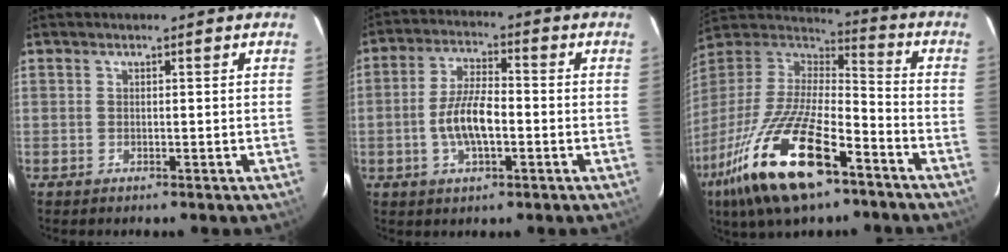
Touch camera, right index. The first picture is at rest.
{"total": 8.3, "force": [-2.0, 3.1, 7.4], "torque": [-0.149, 0.006, -0.035]}
{"total": 25.3, "force": [-14.5, 8.6, 18.8], "torque": [-0.378, -0.050, -0.266]}